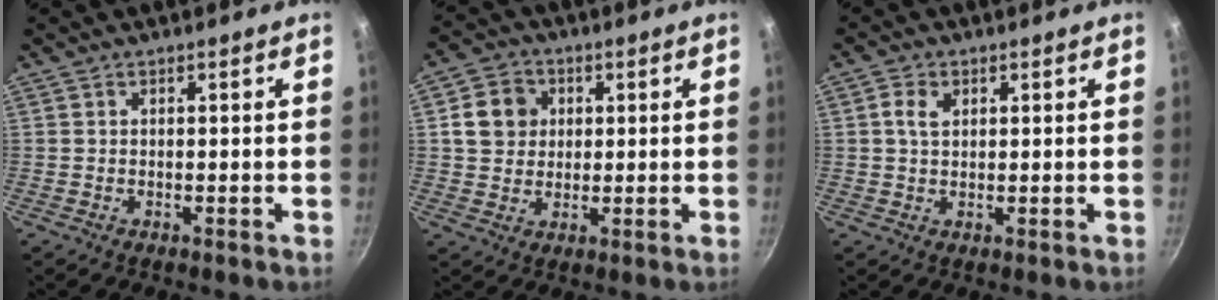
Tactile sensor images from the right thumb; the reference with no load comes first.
{"total": 7.7, "force": [1.7, 6.8, 3.2], "torque": [-0.027, 0.008, 0.023]}
{"total": 3.3, "force": [1.0, 2.2, 2.2], "torque": [-0.036, 0.003, 0.016]}